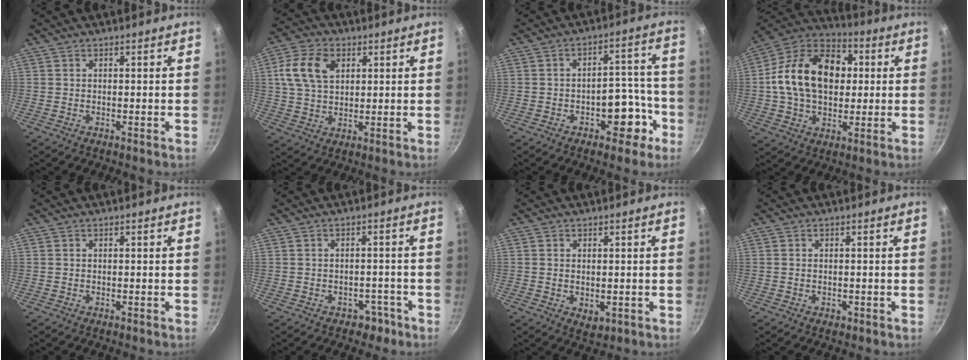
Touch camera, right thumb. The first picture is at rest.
{"total": 10.3, "force": [3.1, 7.0, 6.8], "torque": [-0.118, 0.008, 0.052]}
{"total": 9.0, "force": [-4.3, 5.3, 5.9], "torque": [-0.033, 0.056, -0.045]}
{"total": 20.7, "force": [2.2, 14.5, 14.6], "torque": [-0.218, 0.029, 0.021]}
{"total": 0.0}
{"total": 3.3, "force": [-2.0, 2.4, 1.0], "torque": [0.014, 0.031, -0.009]}
{"total": 2.8, "force": [-0.1, 1.9, 2.1], "torque": [-0.029, -0.010, 0.001]}
{"total": 0.8, "force": [-0.2, 0.5, 0.5], "torque": [-0.005, 0.000, -0.005]}